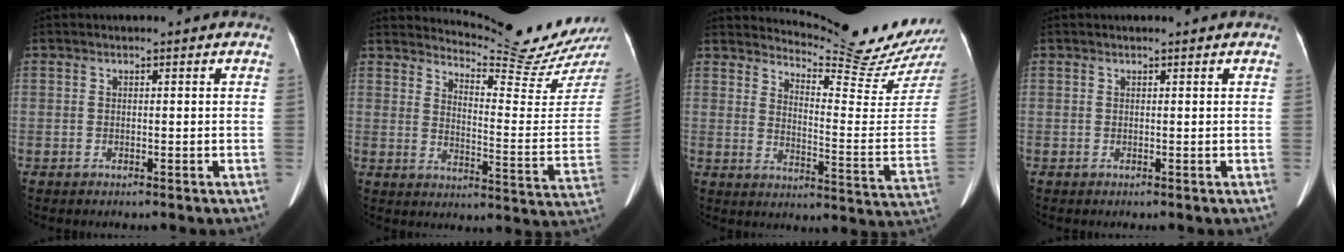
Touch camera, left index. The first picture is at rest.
{"total": 16.5, "force": [15.9, -1.7, 4.1], "torque": [-0.069, -0.114, 0.199]}
{"total": 17.4, "force": [16.8, -1.6, 4.1], "torque": [-0.072, -0.127, 0.209]}
{"total": 0.6, "force": [0.6, 0.0, 0.2], "torque": [-0.009, 0.006, 0.008]}